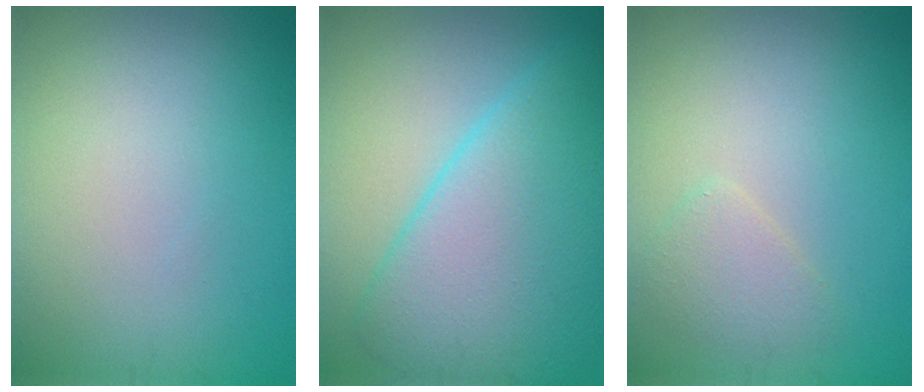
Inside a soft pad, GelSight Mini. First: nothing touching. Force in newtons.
{"total": 10.1, "press": 10.1, "slide": 0.5}
{"total": 1.7, "press": 1.7, "slide": 0.2}